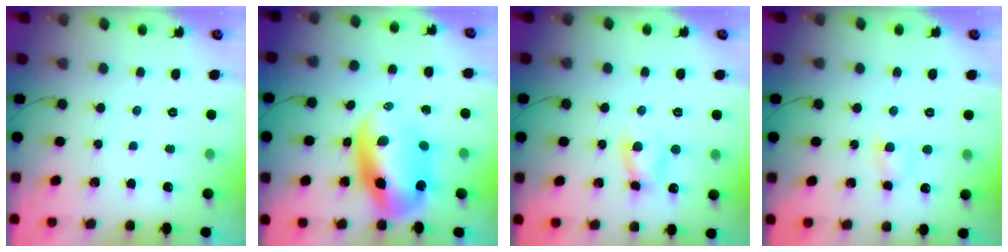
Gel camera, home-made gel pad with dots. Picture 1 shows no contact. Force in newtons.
{"total": 12.6, "press": 12.3, "slide": 2.8}
{"total": 5.1, "press": 5.1, "slide": 0.2}
{"total": 4.2, "press": 3.9, "slide": 1.3}